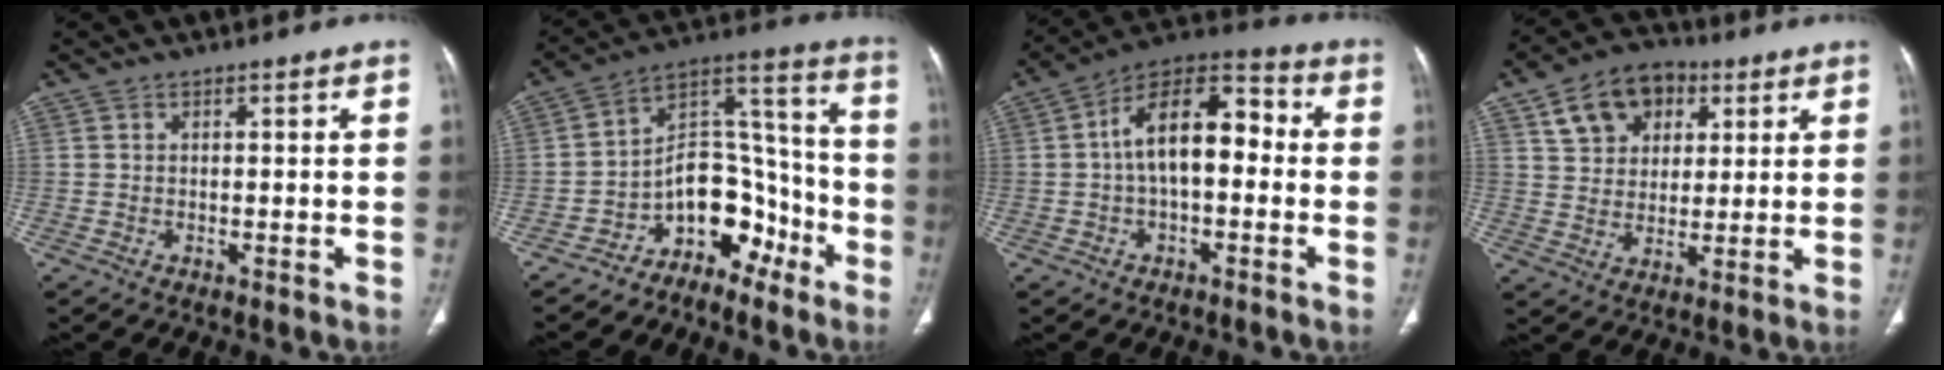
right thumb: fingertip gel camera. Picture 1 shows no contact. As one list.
[{"total": 12.5, "force": [-7.5, 8.1, 5.8], "torque": [-0.035, 0.122, -0.132]}, {"total": 14.1, "force": [0.2, 7.6, 11.9], "torque": [-0.173, 0.047, -0.012]}, {"total": 12.0, "force": [5.4, 8.9, 6.1], "torque": [-0.072, -0.005, 0.090]}]